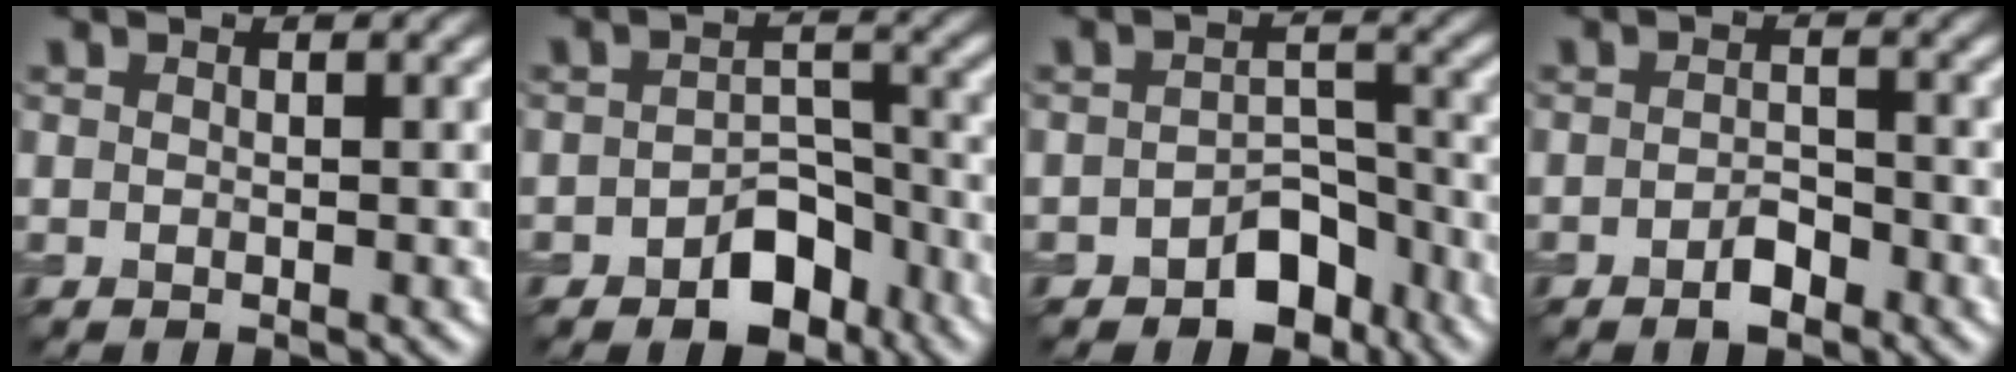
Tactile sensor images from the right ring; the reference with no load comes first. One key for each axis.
{"total": 4.5, "fx": -2.6, "fy": 2.7, "fz": 2.4, "tx": -0.027, "ty": 0.005, "tz": -0.042}
{"total": 4.3, "fx": -2.7, "fy": 2.6, "fz": 2.1, "tx": -0.019, "ty": 0.006, "tz": -0.044}
{"total": 2.1, "fx": -1.3, "fy": 0.8, "fz": 1.3, "tx": -0.021, "ty": 0.003, "tz": -0.025}